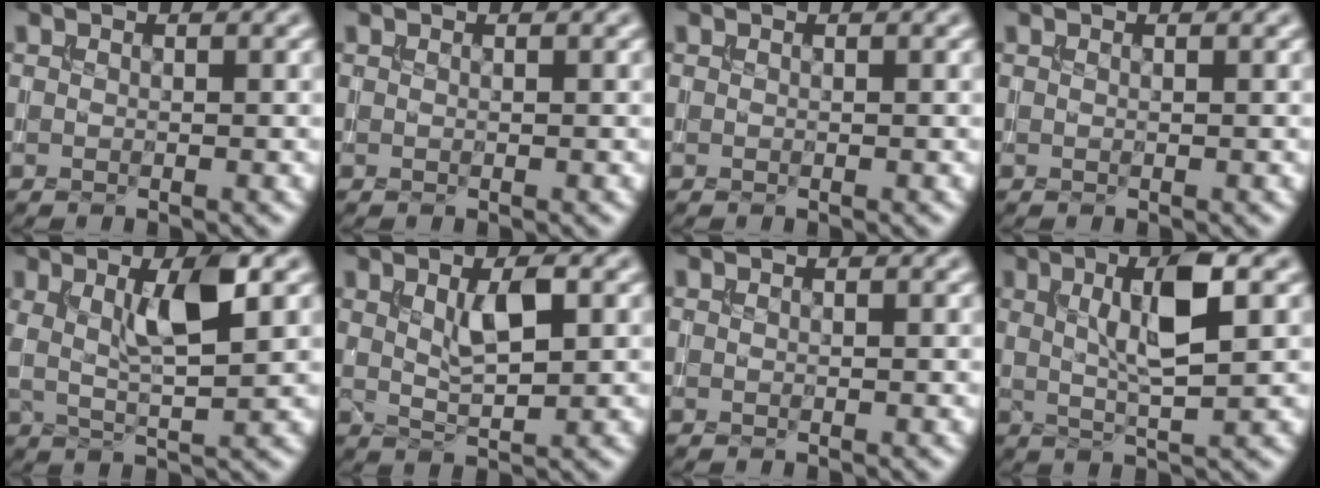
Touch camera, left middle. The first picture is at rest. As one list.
[{"total": 0.0}, {"total": 0.0}, {"total": 0.0}, {"total": 5.5, "force": [1.7, 1.1, 5.1], "torque": [-0.095, -0.001, 0.032]}, {"total": 3.4, "force": [1.2, 0.9, 3.0], "torque": [-0.056, 0.000, 0.024]}, {"total": 0.0}, {"total": 6.5, "force": [1.7, 1.5, 6.1], "torque": [-0.103, 0.006, 0.029]}]